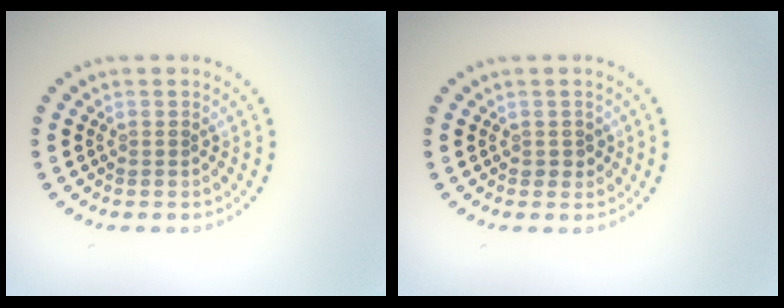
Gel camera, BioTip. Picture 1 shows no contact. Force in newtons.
{"total": 0.9, "press": 0.8, "slide": 0.2}